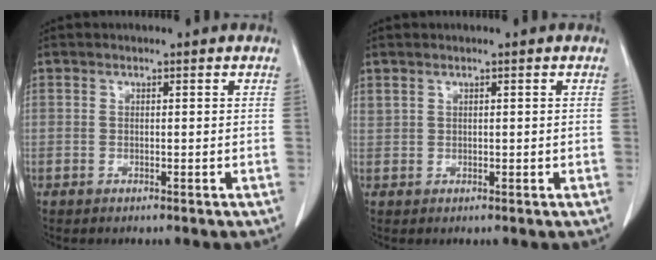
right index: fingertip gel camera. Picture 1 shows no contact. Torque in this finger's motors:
{"motor_torque": [-0.12, -0.04, 0.00, 0.00]}